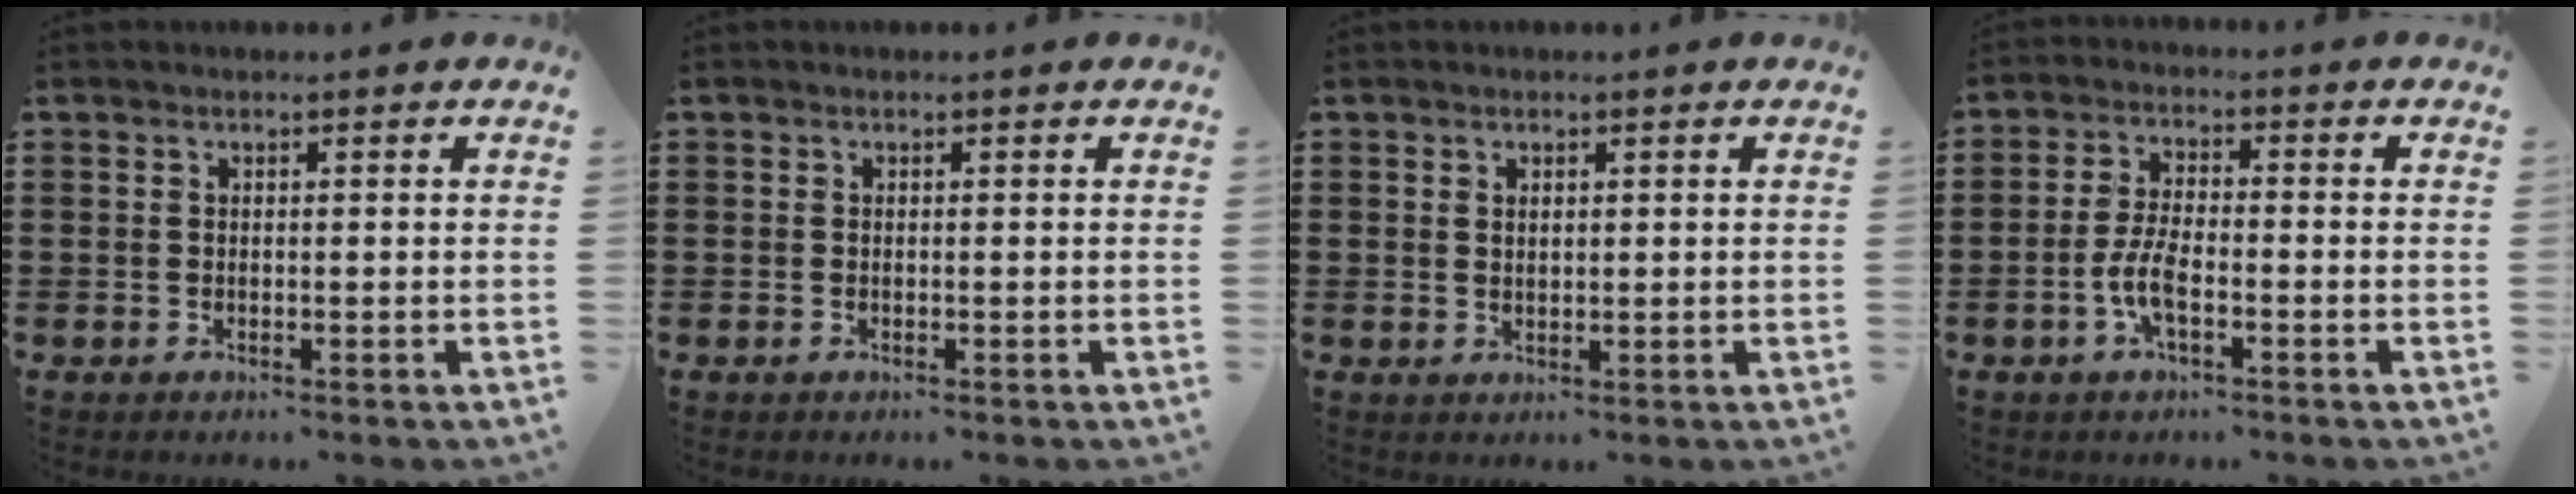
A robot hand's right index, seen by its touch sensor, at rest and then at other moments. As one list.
[{"total": 0.0}, {"total": 0.9, "force": [0.6, 0.6, 0.4], "torque": [-0.010, 0.004, 0.011]}, {"total": 5.2, "force": [-1.9, 1.7, 4.5], "torque": [-0.112, -0.004, -0.046]}]